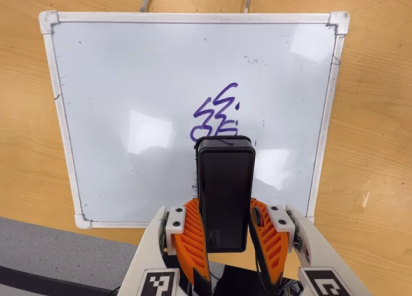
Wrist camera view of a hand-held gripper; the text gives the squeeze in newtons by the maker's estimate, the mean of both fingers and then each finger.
{"total": 8.3, "left": 6.7, "right": 9.9}